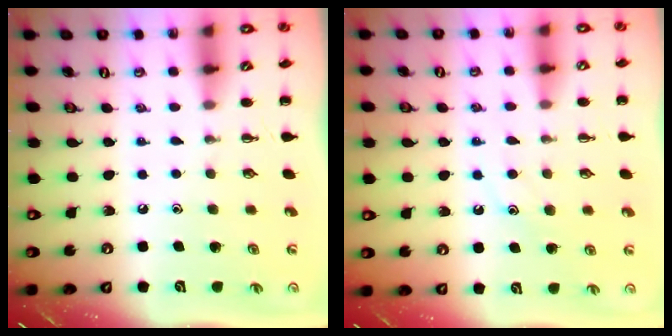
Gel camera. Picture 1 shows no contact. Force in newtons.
{"total": 10.7, "press": 10.6, "slide": 1.4}